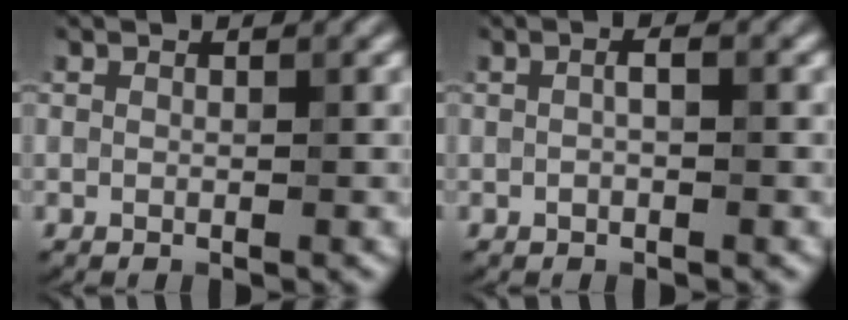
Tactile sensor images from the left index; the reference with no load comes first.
{"total": 1.1, "force": [-0.1, 0.4, 1.0], "torque": [-0.022, 0.001, -0.002]}